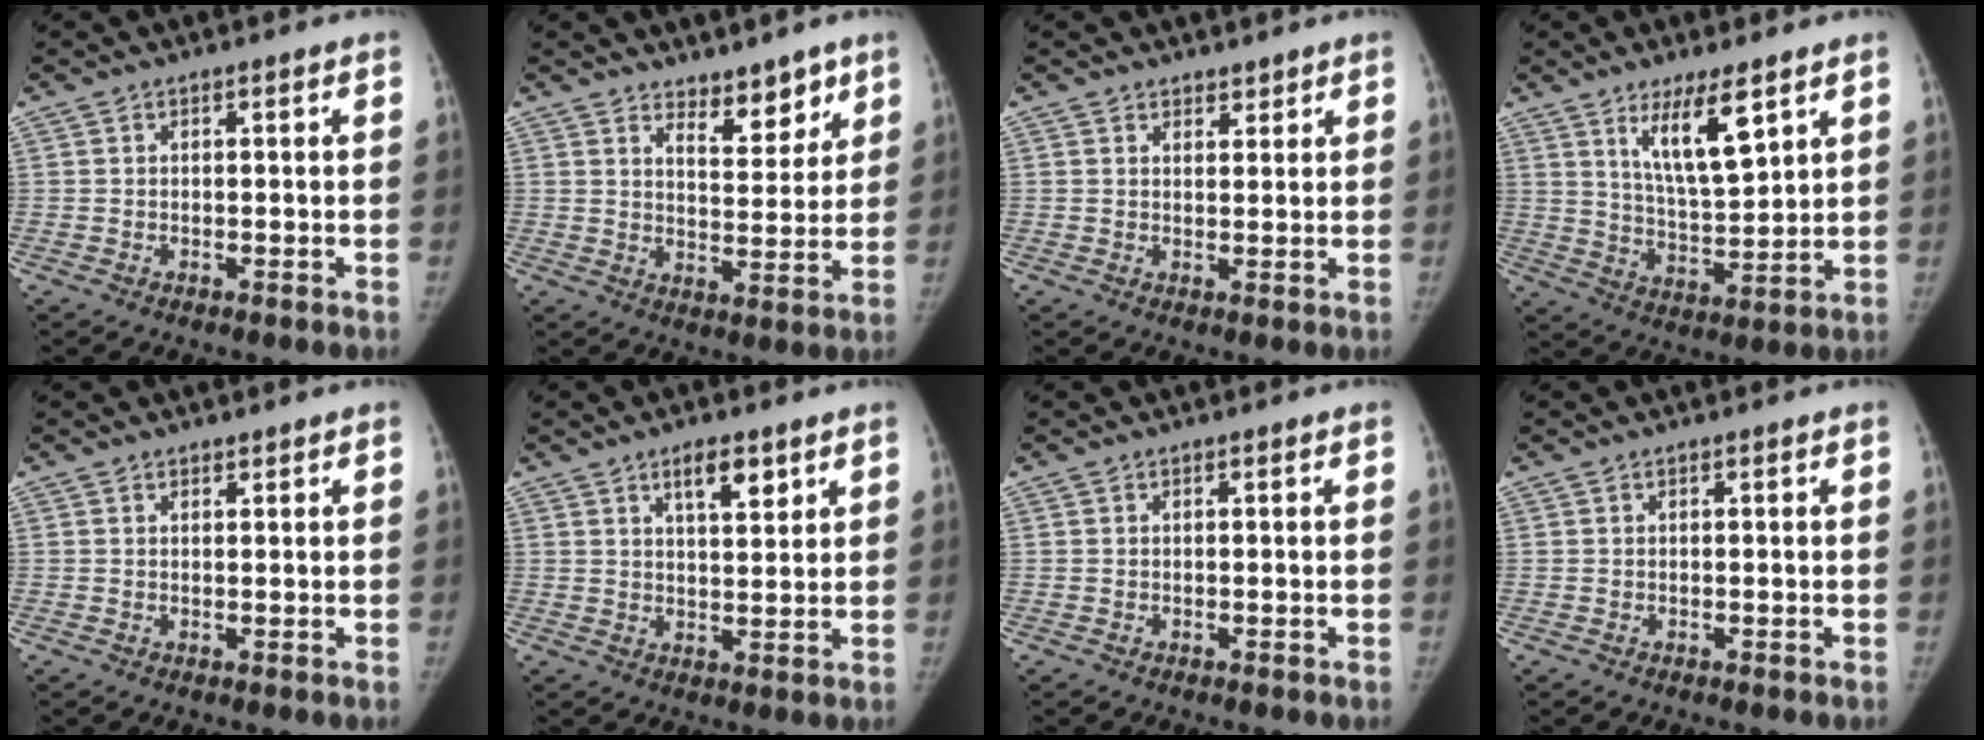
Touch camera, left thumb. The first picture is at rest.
{"total": 7.0, "force": [5.3, 3.1, 3.3], "torque": [-0.014, -0.042, 0.084]}
{"total": 2.1, "force": [1.7, 1.1, 0.3], "torque": [0.014, -0.011, 0.023]}
{"total": 10.9, "force": [6.0, 3.0, 8.6], "torque": [-0.135, -0.047, 0.115]}
{"total": 0.8, "force": [0.7, 0.4, 0.1], "torque": [0.004, -0.006, 0.009]}
{"total": 6.1, "force": [3.6, 2.4, 4.4], "torque": [-0.055, -0.023, 0.057]}
{"total": 0.0}
{"total": 0.0}